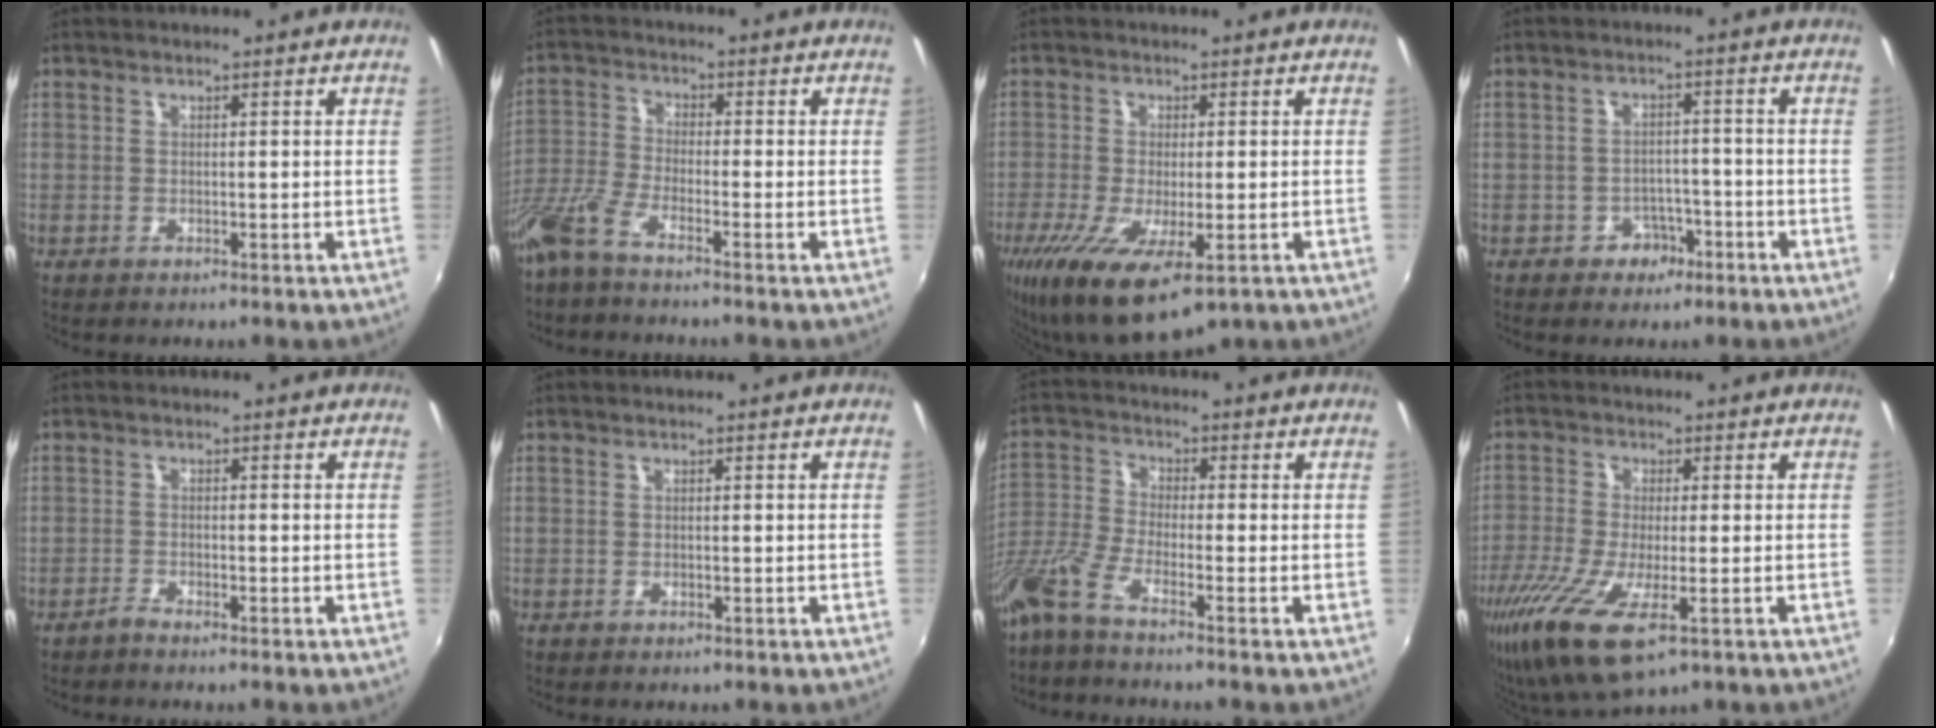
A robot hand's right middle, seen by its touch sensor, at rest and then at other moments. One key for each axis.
{"total": 6.1, "fx": -4.8, "fy": 0.6, "fz": 3.7, "tx": -0.086, "ty": -0.009, "tz": -0.102}
{"total": 13.0, "fx": -6.8, "fy": 4.6, "fz": 10.0, "tx": -0.213, "ty": -0.059, "tz": -0.111}
{"total": 4.0, "fx": -2.4, "fy": 3.1, "fz": 0.9, "tx": -0.020, "ty": 0.011, "tz": -0.029}
{"total": 1.5, "fx": -1.5, "fy": 0.1, "fz": 0.4, "tx": -0.015, "ty": -0.004, "tz": -0.030}
{"total": 0.0}
{"total": 6.9, "fx": -5.2, "fy": -0.1, "fz": 4.6, "tx": -0.107, "ty": -0.016, "tz": -0.110}
{"total": 13.6, "fx": -6.2, "fy": 4.2, "fz": 11.3, "tx": -0.245, "ty": -0.051, "tz": -0.113}